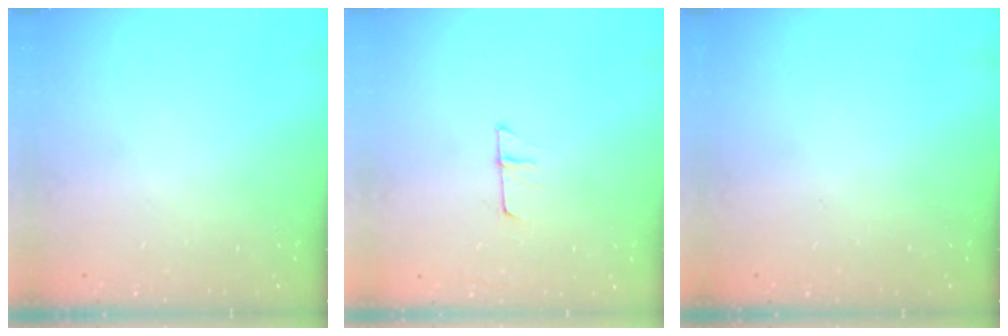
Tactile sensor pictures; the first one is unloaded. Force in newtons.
{"total": 5.7, "press": 5.6, "slide": 0.6}
{"total": 0.0}